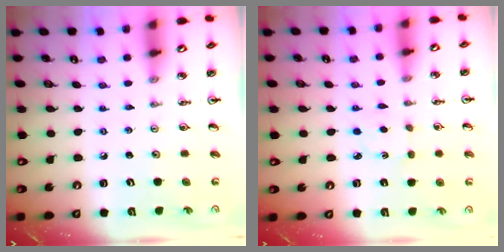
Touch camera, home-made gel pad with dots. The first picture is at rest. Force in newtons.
{"total": 1.8, "press": 1.7, "slide": 0.5}